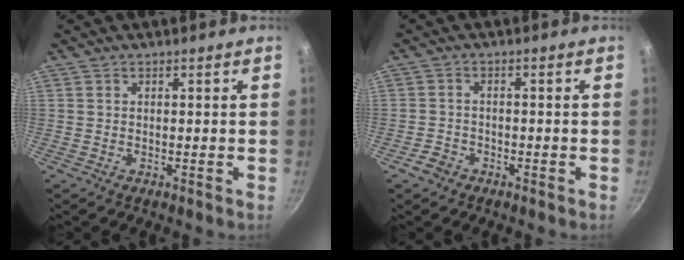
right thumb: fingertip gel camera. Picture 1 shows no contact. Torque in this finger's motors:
{"motor_torque": [-0.02, -0.11, 0.04, 0.34, 0.00]}